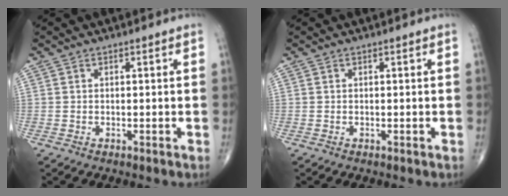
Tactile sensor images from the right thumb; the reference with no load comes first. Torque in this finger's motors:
{"motor_torque": [0.05, -0.05, 0.11, 0.06, 0.02]}